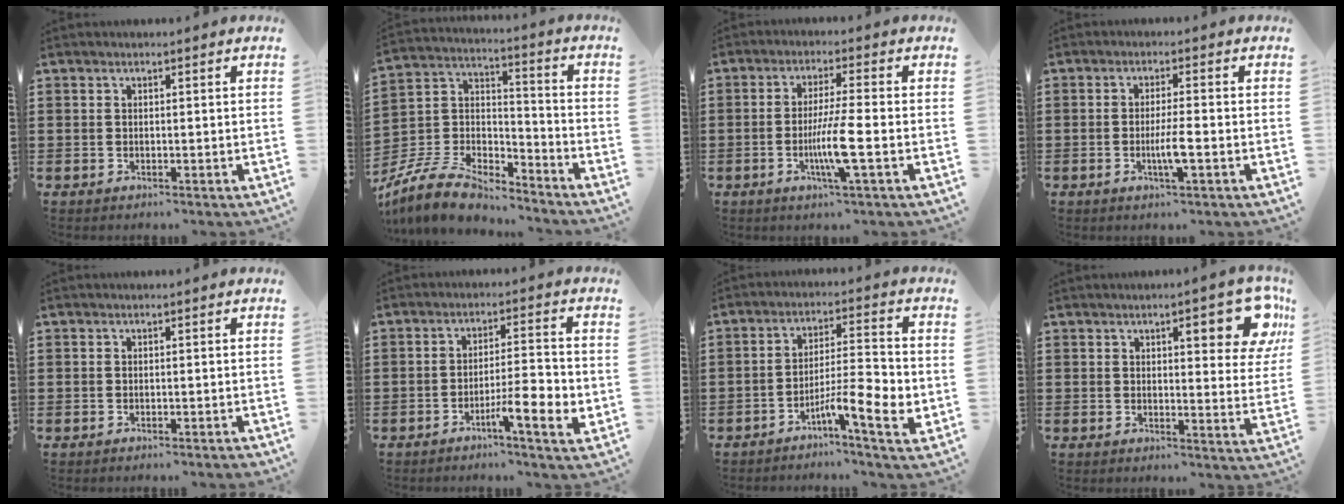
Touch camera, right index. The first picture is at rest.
{"total": 9.6, "force": [-8.5, 2.3, 3.7], "torque": [-0.092, 0.013, -0.174]}
{"total": 7.1, "force": [-1.9, 0.0, 6.8], "torque": [-0.127, -0.016, -0.037]}
{"total": 4.3, "force": [-1.1, 0.4, 4.1], "torque": [-0.078, -0.006, -0.023]}
{"total": 0.7, "force": [-0.6, 0.0, 0.2], "torque": [-0.005, -0.003, -0.012]}
{"total": 7.1, "force": [-3.2, 0.7, 6.3], "torque": [-0.091, -0.004, -0.055]}
{"total": 8.2, "force": [-3.4, 1.4, 7.3], "torque": [-0.109, -0.001, -0.058]}
{"total": 9.0, "force": [4.2, 2.6, 7.5], "torque": [-0.093, -0.010, 0.061]}